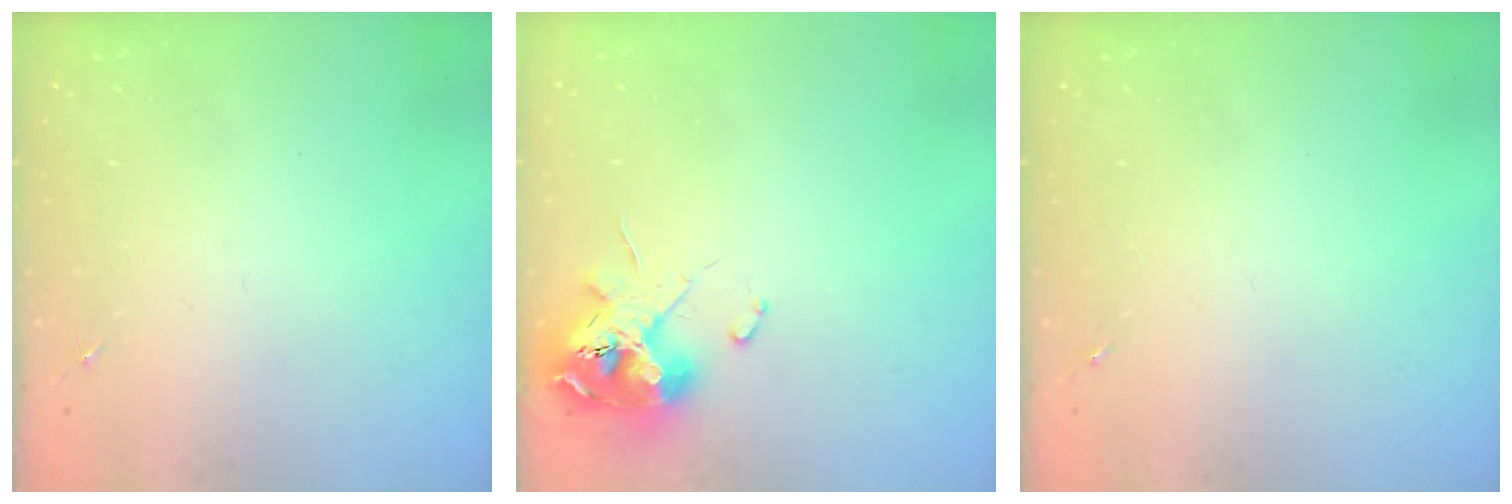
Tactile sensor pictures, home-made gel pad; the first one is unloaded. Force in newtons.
{"total": 11.9, "press": 11.8, "slide": 1.5}
{"total": 0.0}